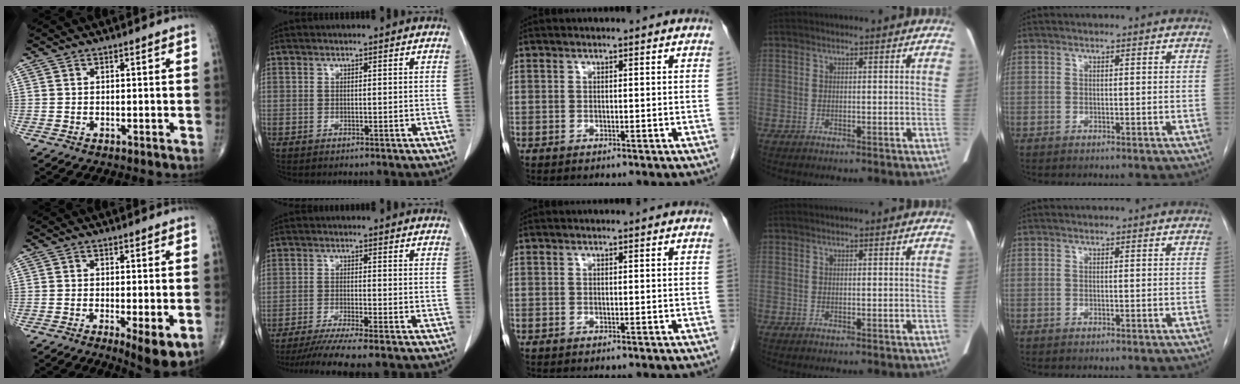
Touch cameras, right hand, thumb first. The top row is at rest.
{"thumb": {"total": 7.9, "force": [-2.4, 2.1, 7.2], "torque": [-0.106, -0.019, -0.035]}, "index": {"total": 8.2, "force": [-6.9, -1.2, 4.4], "torque": [-0.058, -0.024, -0.108]}}